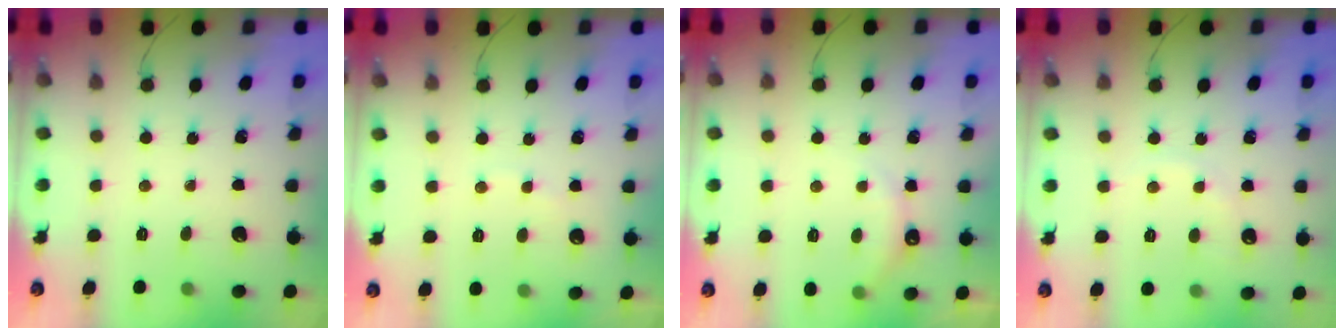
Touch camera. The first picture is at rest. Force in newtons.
{"total": 4.8, "press": 4.7, "slide": 0.7}
{"total": 6.2, "press": 6.1, "slide": 1.1}
{"total": 4.6, "press": 4.4, "slide": 1.5}